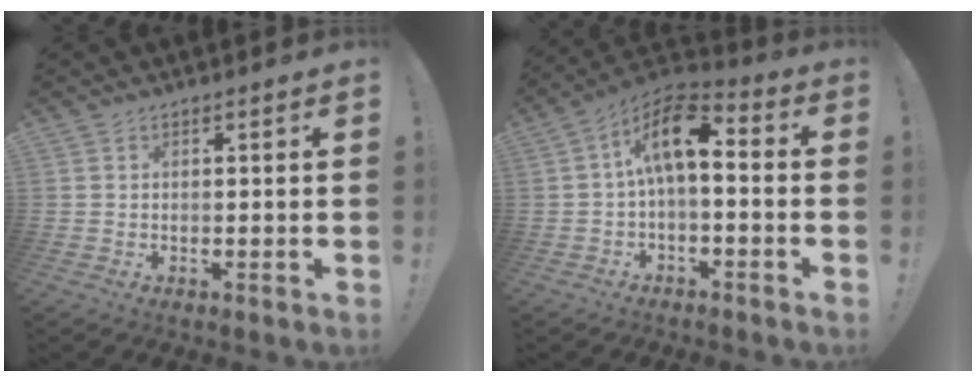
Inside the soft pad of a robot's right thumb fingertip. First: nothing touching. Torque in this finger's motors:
{"motor_torque": [0.45, 0.96, 1.29, -0.11, 0.07]}